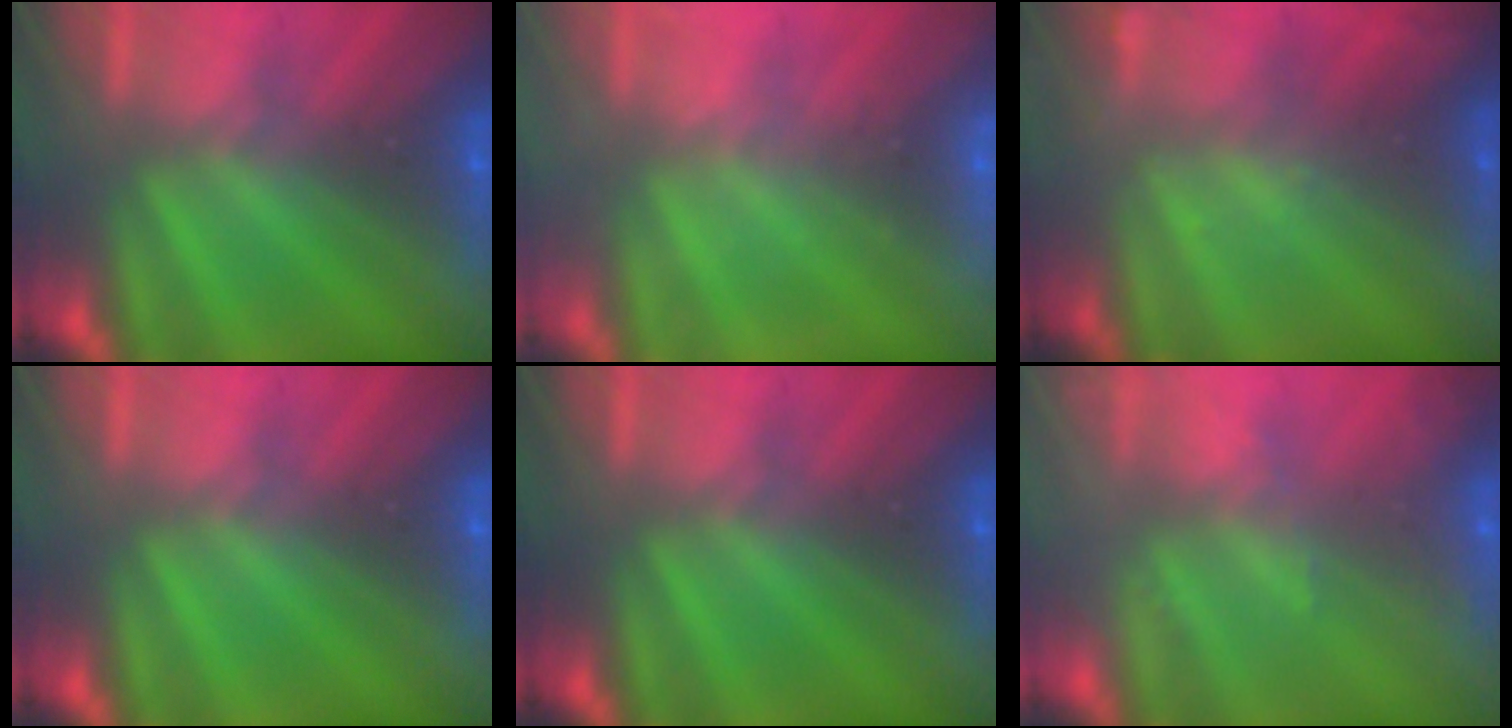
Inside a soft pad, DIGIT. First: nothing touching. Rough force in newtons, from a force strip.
{"total": 2.4}
{"total": 2.1}
{"total": 0.0}
{"total": 0.0}
{"total": 9.5}